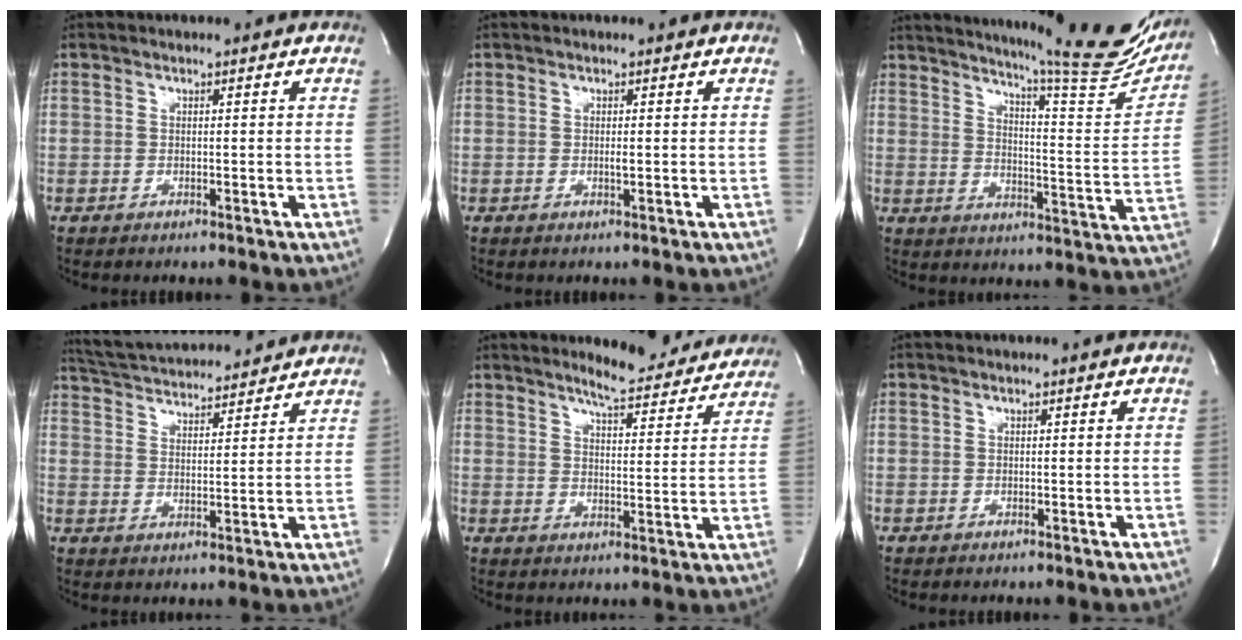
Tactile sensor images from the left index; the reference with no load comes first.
{"total": 0.6, "force": [-0.2, 0.0, 0.5], "torque": [-0.014, -0.007, -0.005]}
{"total": 22.9, "force": [20.1, 1.3, 10.7], "torque": [-0.156, -0.083, 0.247]}
{"total": 15.6, "force": [14.7, 2.1, 4.9], "torque": [-0.092, 0.029, 0.225]}
{"total": 10.4, "force": [9.9, 1.5, 3.1], "torque": [-0.040, -0.017, 0.120]}
{"total": 0.0}